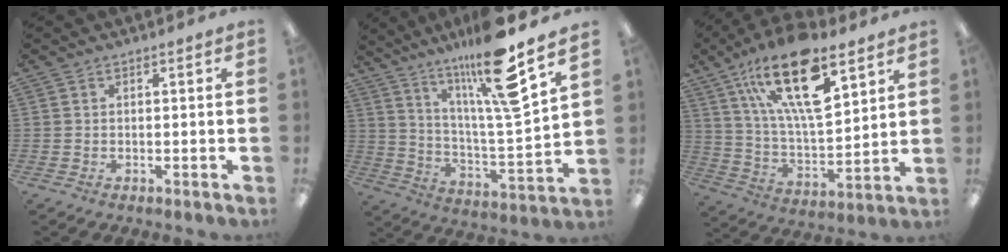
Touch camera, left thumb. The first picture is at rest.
{"total": 19.6, "force": [14.2, 2.3, 13.3], "torque": [-0.235, -0.084, 0.223]}
{"total": 23.7, "force": [13.7, 9.3, 17.0], "torque": [-0.305, -0.066, 0.230]}